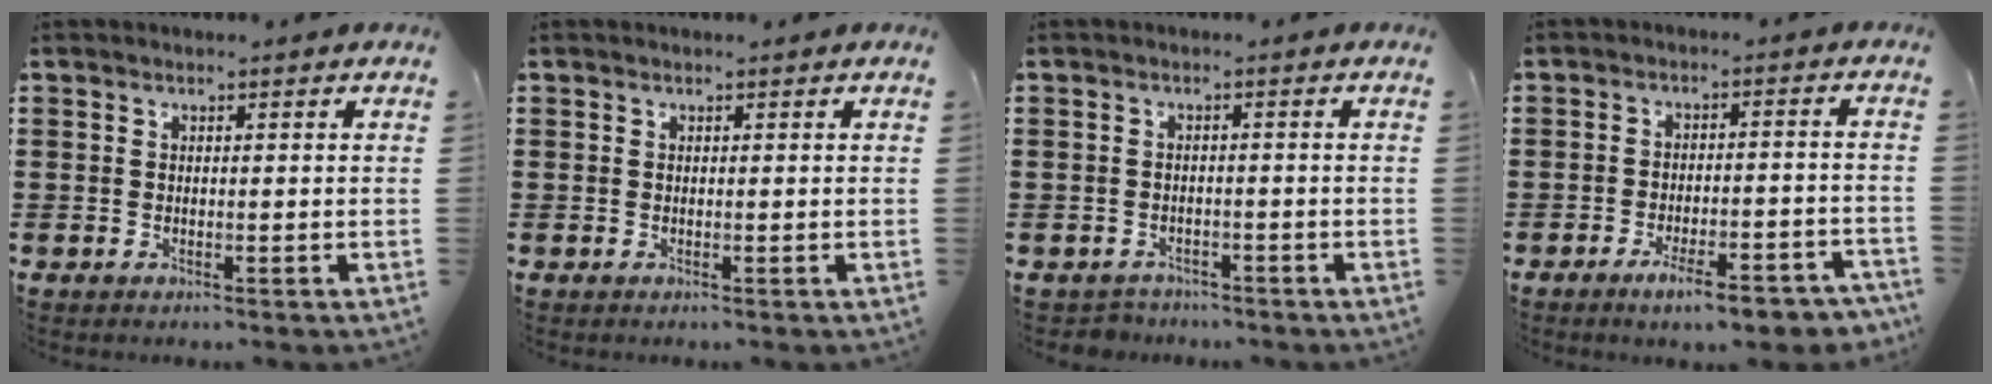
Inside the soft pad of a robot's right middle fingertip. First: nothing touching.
{"total": 0.0}
{"total": 1.6, "force": [-1.5, 0.5, -0.2], "torque": [-0.004, 0.002, -0.036]}
{"total": 6.5, "force": [-4.9, 1.0, 4.3], "torque": [-0.066, -0.003, -0.085]}